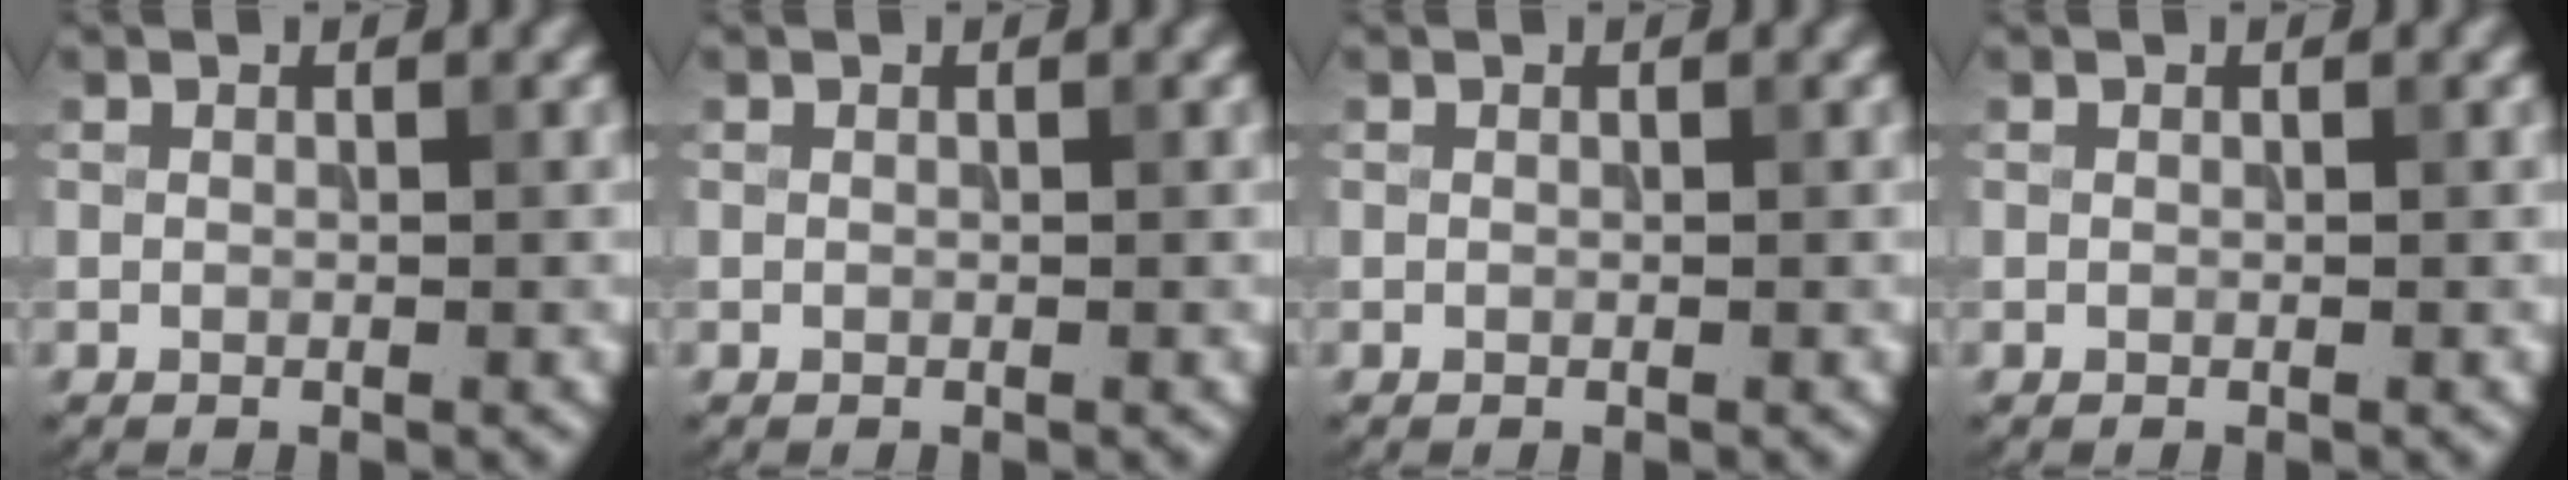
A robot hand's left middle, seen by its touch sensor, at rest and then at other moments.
{"total": 0.0}
{"total": 0.0}
{"total": 0.0}